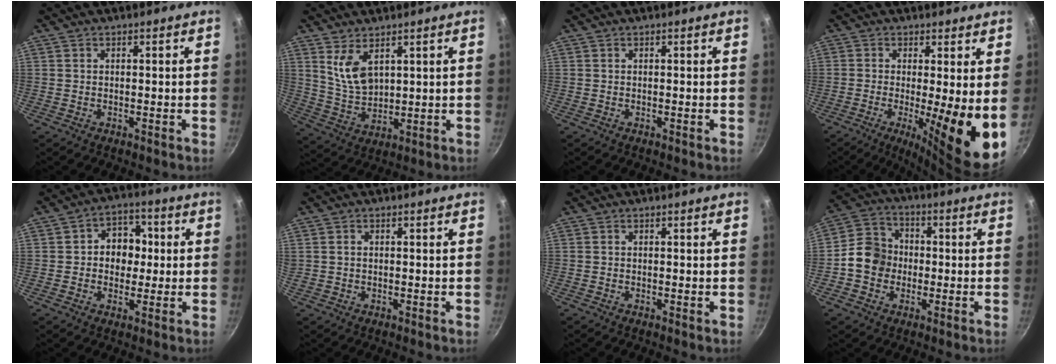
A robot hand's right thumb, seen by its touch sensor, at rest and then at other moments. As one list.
[{"total": 7.5, "force": [3.7, 3.9, 5.1], "torque": [-0.088, -0.036, 0.085]}, {"total": 0.0}, {"total": 12.9, "force": [-1.1, 2.8, 12.6], "torque": [-0.173, -0.029, -0.014]}, {"total": 8.4, "force": [0.5, 6.8, 4.8], "torque": [-0.019, 0.012, -0.002]}, {"total": 0.9, "force": [0.2, 0.8, 0.4], "torque": [-0.007, 0.005, 0.004]}, {"total": 0.0}, {"total": 9.2, "force": [-1.4, 8.0, 4.3], "torque": [-0.048, 0.024, -0.044]}]